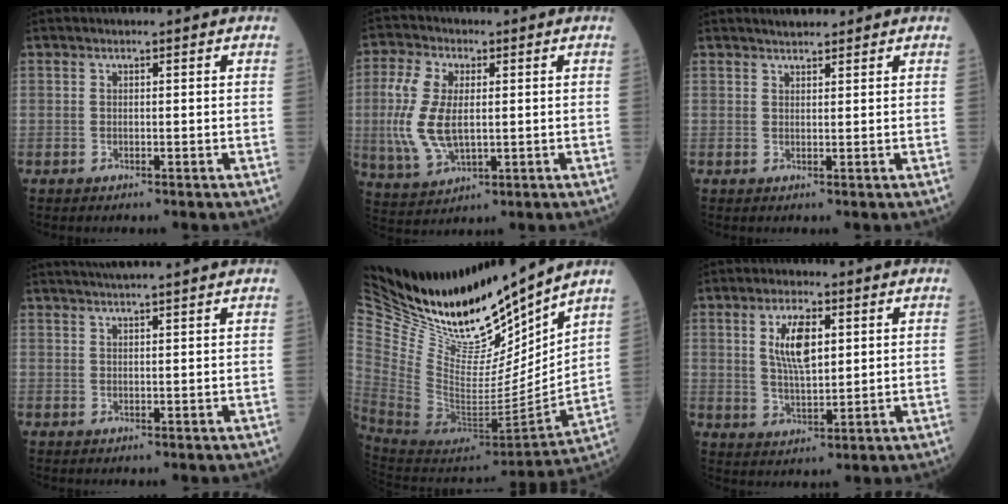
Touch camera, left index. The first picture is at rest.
{"total": 10.0, "force": [0.0, 4.9, 8.7], "torque": [-0.215, -0.001, 0.007]}
{"total": 2.3, "force": [2.1, 0.7, 0.7], "torque": [-0.016, 0.011, 0.034]}
{"total": 7.1, "force": [6.2, -0.8, 3.3], "torque": [-0.047, 0.028, 0.083]}
{"total": 27.4, "force": [24.8, 5.6, 10.3], "torque": [-0.214, -0.065, 0.431]}
{"total": 7.2, "force": [2.1, 2.6, 6.4], "torque": [-0.129, 0.001, 0.041]}